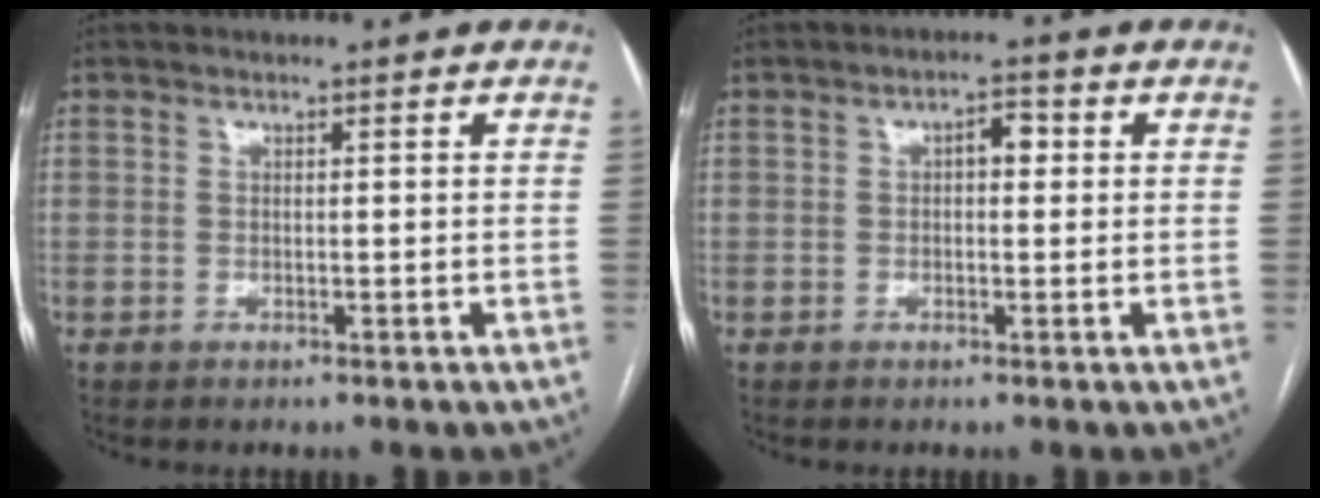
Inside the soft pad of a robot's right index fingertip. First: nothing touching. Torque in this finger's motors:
{"motor_torque": [0.21, 0.02, 0.07, 0.04]}